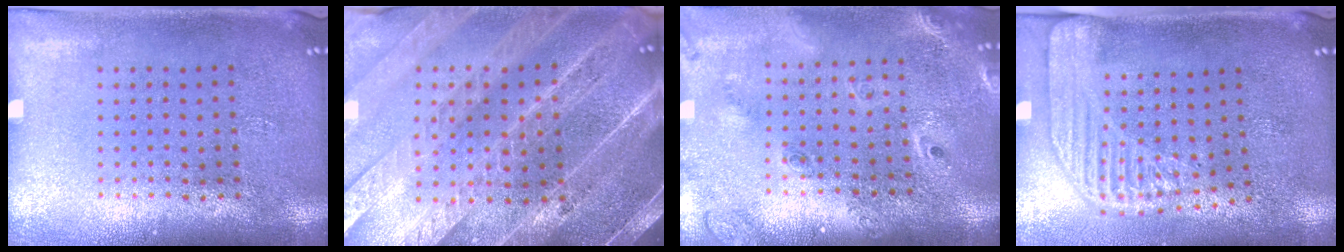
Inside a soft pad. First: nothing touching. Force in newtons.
{"total": 5.0, "press": 4.3, "slide": 2.5}
{"total": 2.3, "press": 1.8, "slide": 1.3}
{"total": 2.2, "press": 1.7, "slide": 1.3}